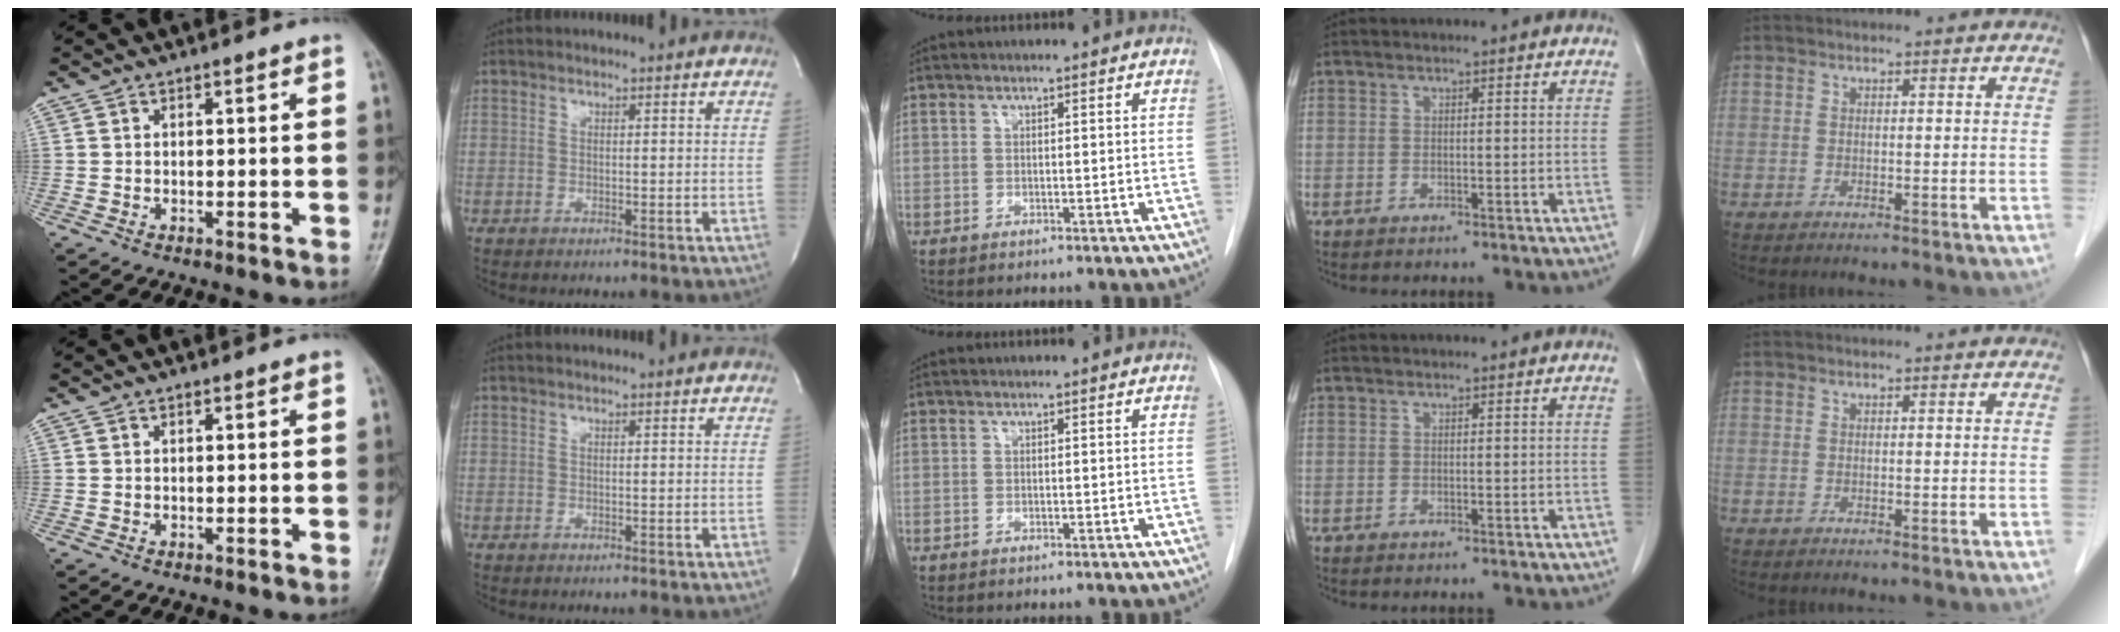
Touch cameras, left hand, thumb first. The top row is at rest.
{}